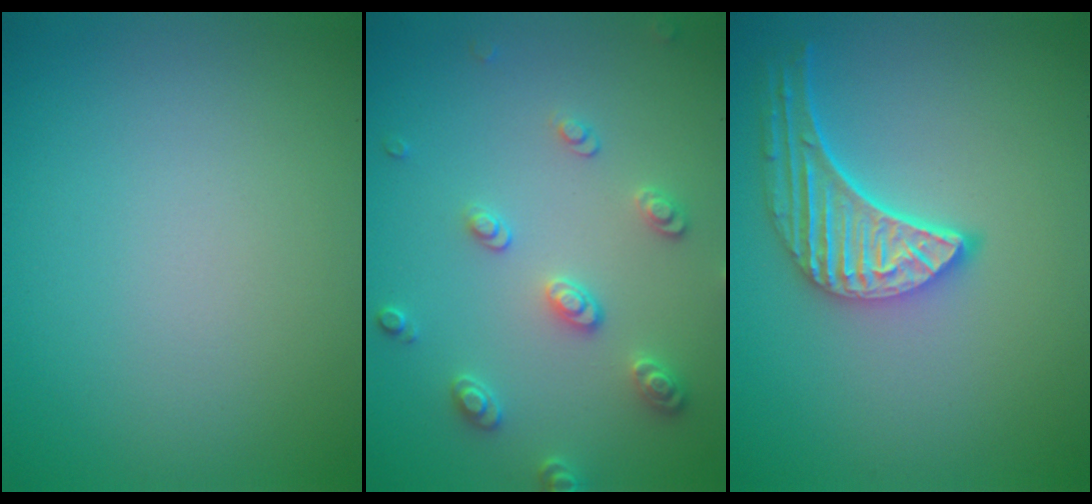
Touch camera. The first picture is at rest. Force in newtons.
{"total": 2.8, "press": 2.8, "slide": 0.2}
{"total": 5.2, "press": 4.1, "slide": 3.2}